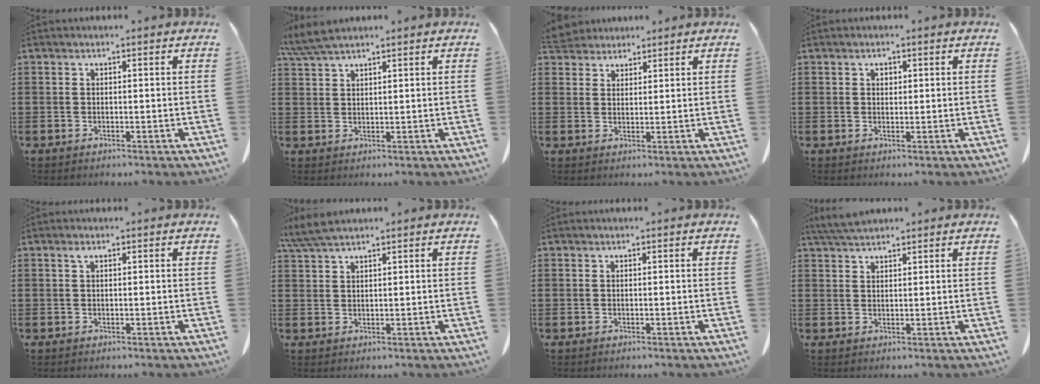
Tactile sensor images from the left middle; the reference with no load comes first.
{"total": 4.3, "force": [3.5, 0.4, 2.4], "torque": [-0.057, -0.002, 0.067]}
{"total": 3.6, "force": [3.5, 1.1, 0.4], "torque": [-0.020, -0.003, 0.066]}
{"total": 0.9, "force": [0.5, 0.6, 0.4], "torque": [-0.011, 0.003, 0.010]}
{"total": 0.8, "force": [0.3, 0.3, 0.7], "torque": [-0.016, 0.003, 0.005]}
{"total": 4.0, "force": [3.2, 0.5, 2.5], "torque": [-0.056, 0.002, 0.060]}
{"total": 0.0}
{"total": 3.8, "force": [3.3, 0.7, 1.7], "torque": [-0.041, -0.002, 0.063]}